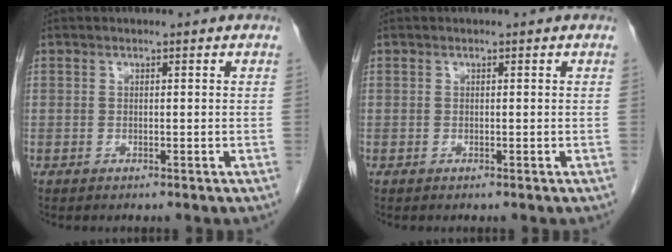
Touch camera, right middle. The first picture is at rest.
{"total": 0.0}